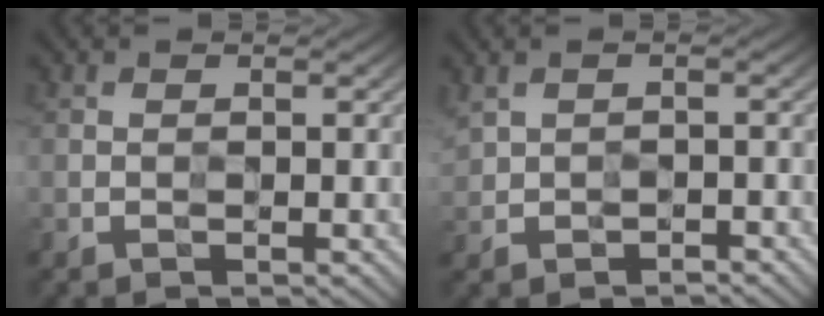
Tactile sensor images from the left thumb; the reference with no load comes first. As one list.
[{"total": 2.7, "force": [-0.7, 2.3, 1.4], "torque": [-0.029, -0.012, -0.015]}]